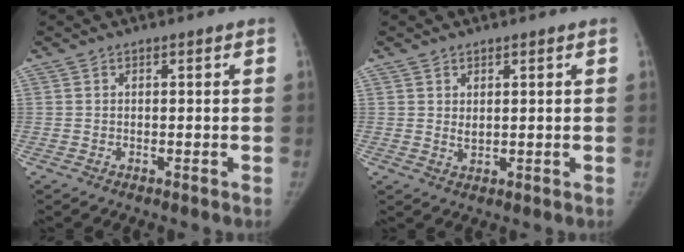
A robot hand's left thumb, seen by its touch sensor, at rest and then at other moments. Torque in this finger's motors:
{"motor_torque": [0.00, -0.01, 0.07, -0.04, 0.00]}